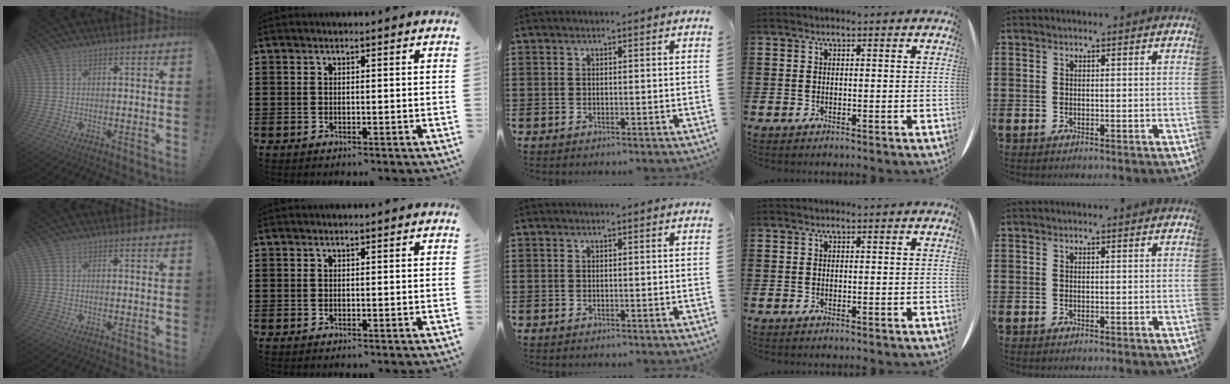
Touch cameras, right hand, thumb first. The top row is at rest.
{}